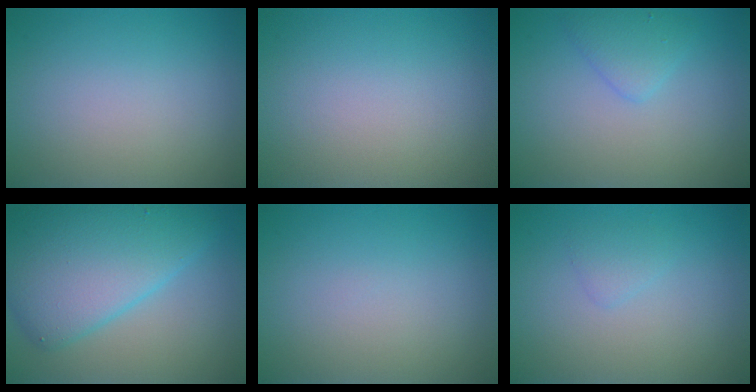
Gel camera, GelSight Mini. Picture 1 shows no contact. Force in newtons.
{"total": 0.0}
{"total": 1.9, "press": 1.9, "slide": 0.0}
{"total": 8.1, "press": 8.1, "slide": 0.2}
{"total": 0.0}
{"total": 1.0, "press": 1.0, "slide": 0.1}